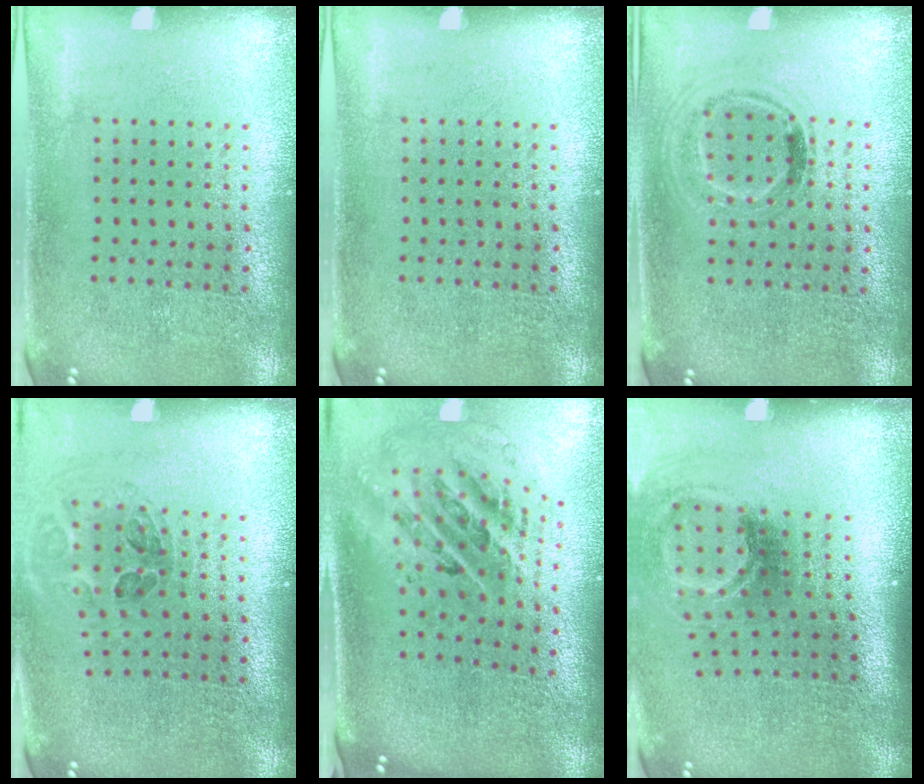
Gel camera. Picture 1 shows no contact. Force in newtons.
{"total": 0.0}
{"total": 1.0, "press": 0.9, "slide": 0.4}
{"total": 0.9, "press": 0.9, "slide": 0.2}
{"total": 2.4, "press": 1.6, "slide": 1.7}
{"total": 2.1, "press": 1.3, "slide": 1.6}